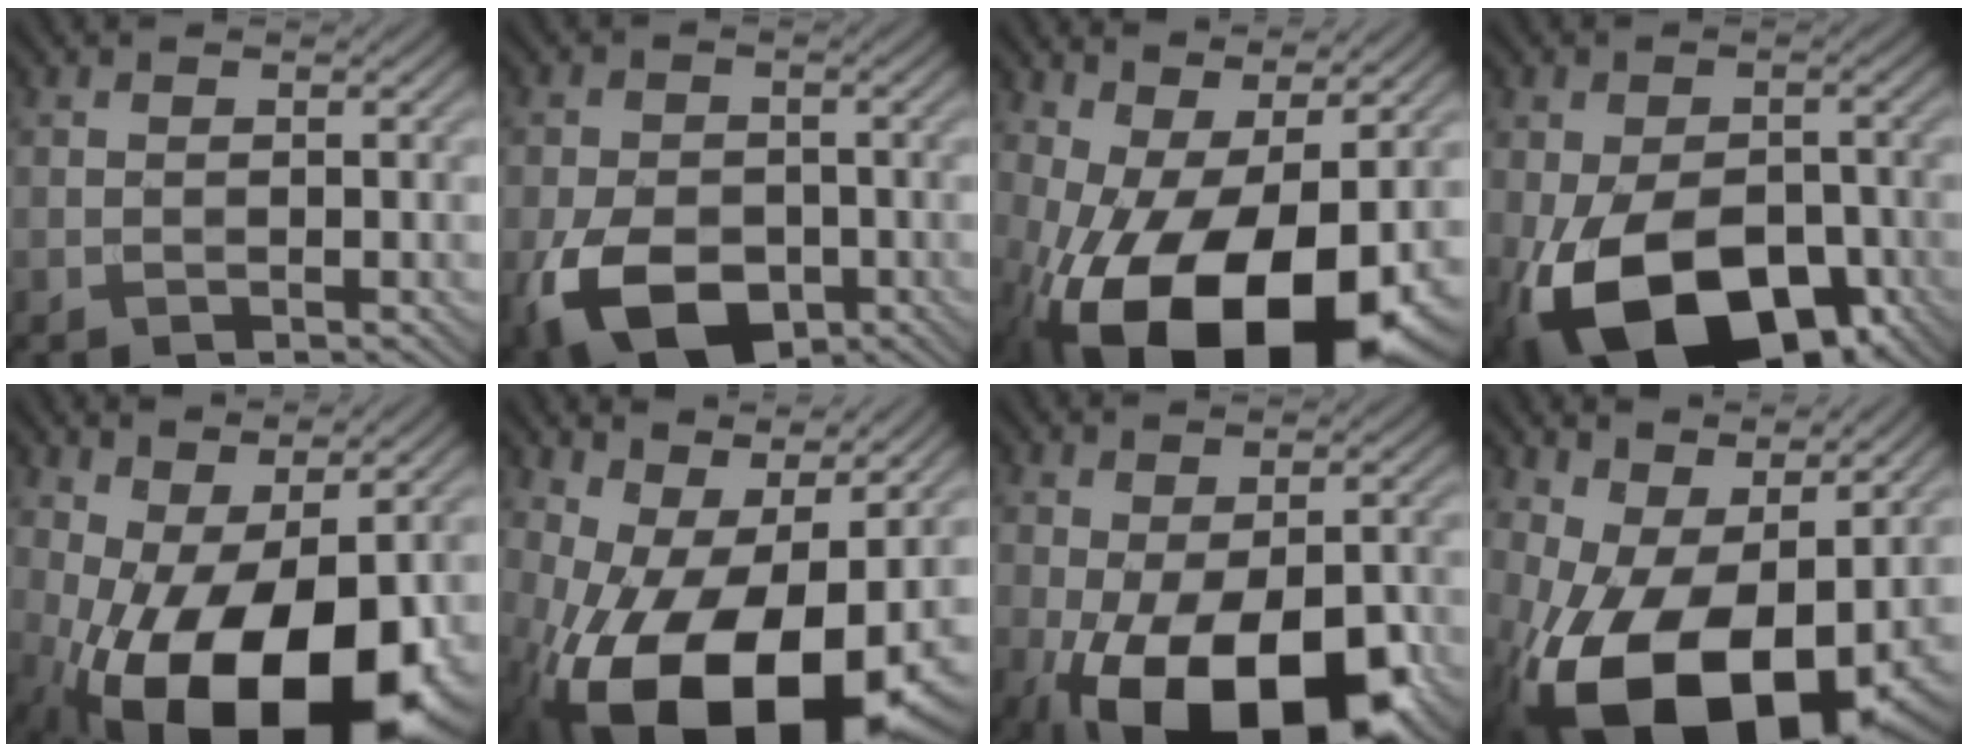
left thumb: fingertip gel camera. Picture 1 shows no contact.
{"total": 9.3, "force": [-3.8, 6.2, 5.9], "torque": [-0.130, -0.023, -0.068]}
{"total": 19.6, "force": [-5.0, 10.1, 16.0], "torque": [-0.278, -0.027, -0.064]}
{"total": 15.6, "force": [-6.3, 9.5, 10.7], "torque": [-0.207, -0.037, -0.105]}
{"total": 19.3, "force": [-4.8, 9.6, 16.0], "torque": [-0.256, -0.029, -0.050]}
{"total": 19.0, "force": [-3.3, 10.9, 15.3], "torque": [-0.256, -0.023, -0.038]}
{"total": 15.3, "force": [-6.7, 7.7, 11.4], "torque": [-0.194, -0.038, -0.092]}
{"total": 18.4, "force": [-1.9, 11.5, 14.3], "torque": [-0.256, -0.035, -0.009]}